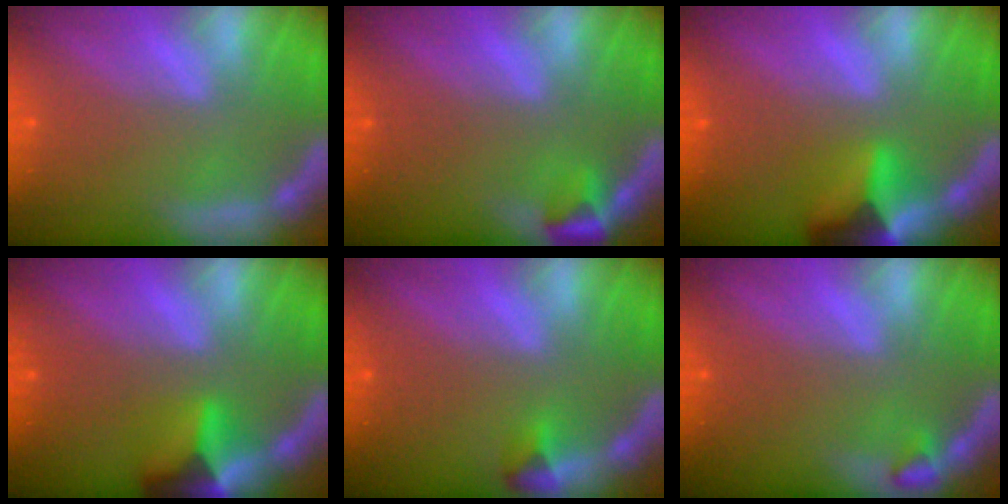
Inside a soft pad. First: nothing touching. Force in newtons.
{"total": 1.9}
{"total": 5.9}
{"total": 4.9}
{"total": 1.4}
{"total": 0.9}